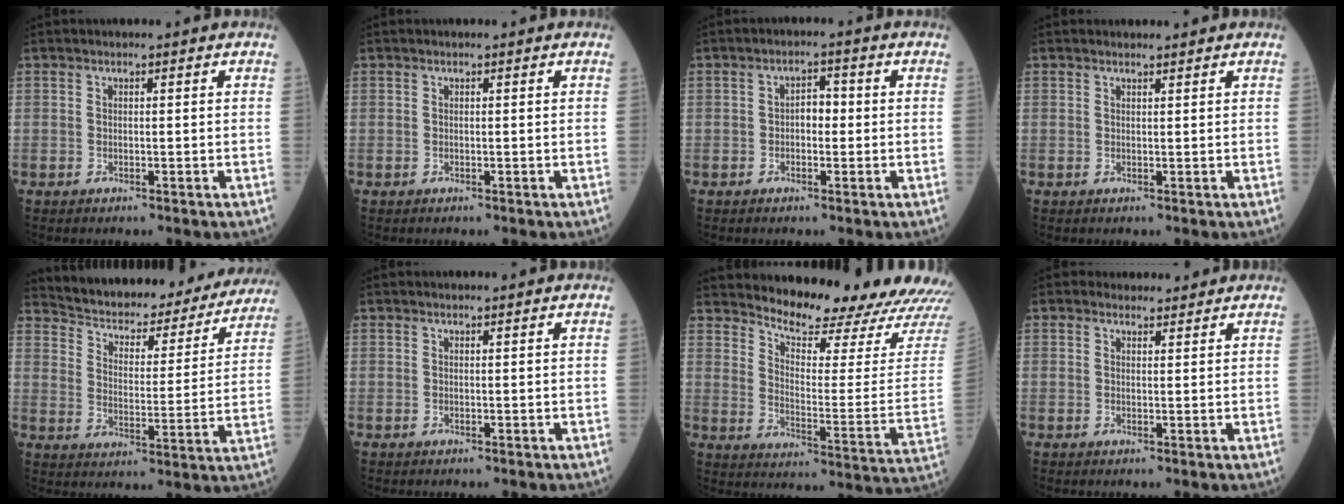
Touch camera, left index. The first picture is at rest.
{"total": 0.0}
{"total": 2.6, "force": [-0.2, 1.4, 2.1], "torque": [-0.028, 0.013, -0.007]}
{"total": 1.5, "force": [1.4, 0.1, 0.2], "torque": [-0.008, 0.005, 0.024]}
{"total": 24.1, "force": [22.1, 6.4, 7.1], "torque": [-0.105, -0.025, 0.285]}
{"total": 0.8, "force": [0.8, 0.0, 0.2], "torque": [-0.006, 0.005, 0.014]}
{"total": 18.6, "force": [17.7, 1.2, 5.6], "torque": [-0.085, -0.090, 0.225]}
{"total": 2.7, "force": [2.5, 1.0, 0.0], "torque": [-0.001, 0.007, 0.033]}